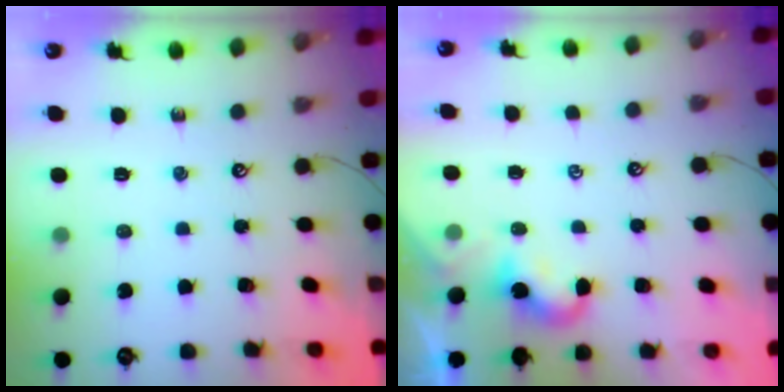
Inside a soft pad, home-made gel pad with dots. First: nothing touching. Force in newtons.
{"total": 1.2, "press": 1.2, "slide": 0.2}